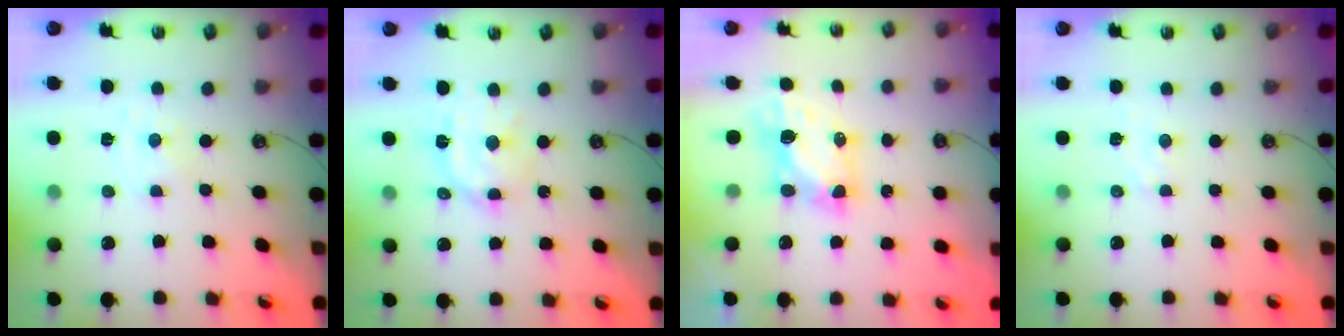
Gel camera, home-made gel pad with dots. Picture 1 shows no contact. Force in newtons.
{"total": 13.0, "press": 12.9, "slide": 1.0}
{"total": 6.4, "press": 6.3, "slide": 0.6}
{"total": 4.2, "press": 4.2, "slide": 0.7}